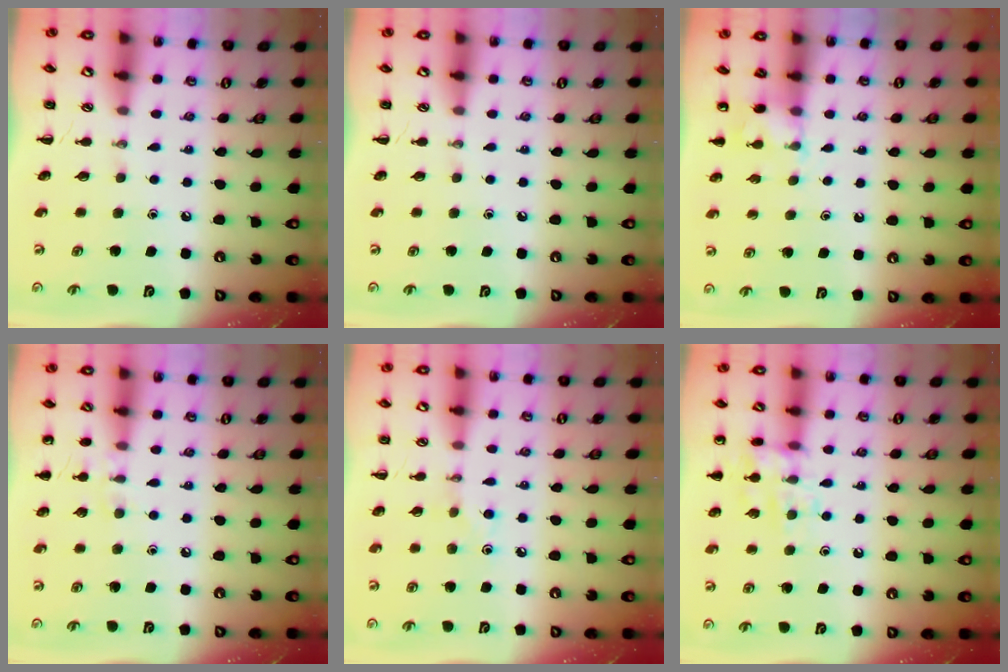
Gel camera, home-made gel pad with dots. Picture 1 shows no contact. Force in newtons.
{"total": 0.0}
{"total": 5.5, "press": 5.2, "slide": 1.8}
{"total": 6.6, "press": 6.3, "slide": 1.9}
{"total": 3.9, "press": 3.8, "slide": 1.1}
{"total": 11.8, "press": 11.7, "slide": 0.7}